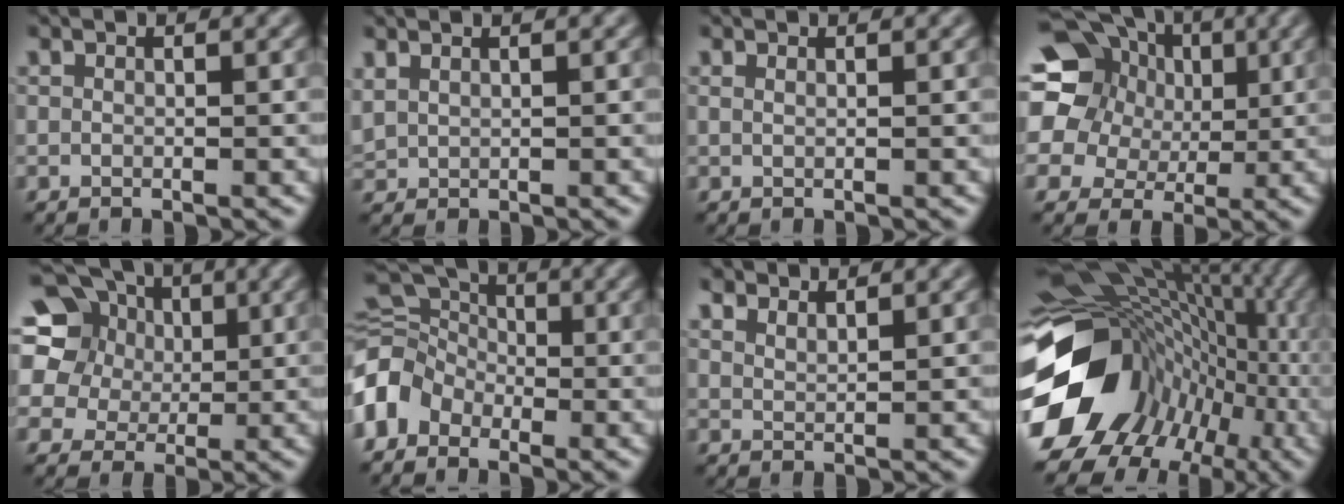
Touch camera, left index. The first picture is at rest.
{"total": 1.2, "force": [1.0, 0.5, 0.5], "torque": [-0.018, 0.003, 0.025]}
{"total": 0.6, "force": [0.4, 0.1, 0.4], "torque": [-0.006, -0.004, 0.002]}
{"total": 20.4, "force": [7.2, 17.0, 8.7], "torque": [-0.215, 0.048, 0.102]}
{"total": 14.8, "force": [6.3, 11.6, 6.7], "torque": [-0.175, 0.048, 0.106]}
{"total": 6.5, "force": [-1.7, 5.0, 3.8], "torque": [-0.072, 0.019, -0.050]}
{"total": 3.7, "force": [3.4, 0.8, 1.2], "torque": [-0.021, 0.004, 0.045]}
{"total": 18.0, "force": [-2.8, 14.8, 9.9], "torque": [-0.185, -0.011, -0.029]}